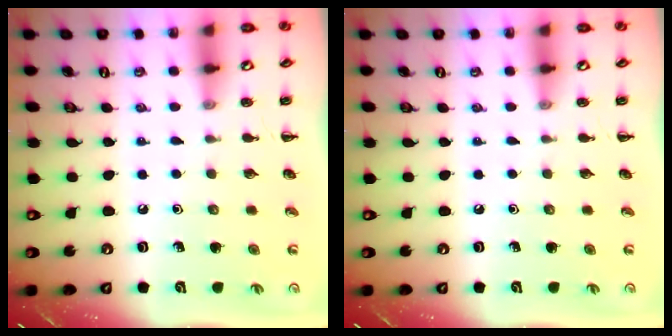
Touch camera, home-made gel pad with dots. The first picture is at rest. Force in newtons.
{"total": 0.0}